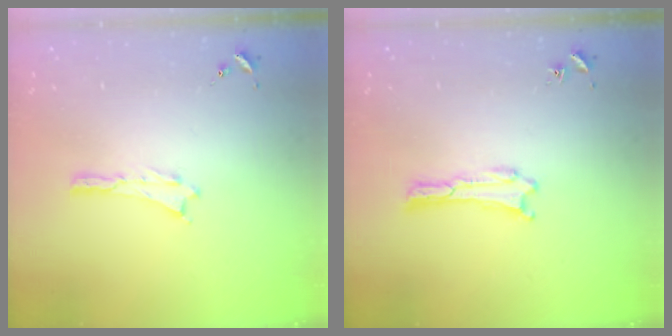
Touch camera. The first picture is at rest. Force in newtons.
{"total": 0.0}